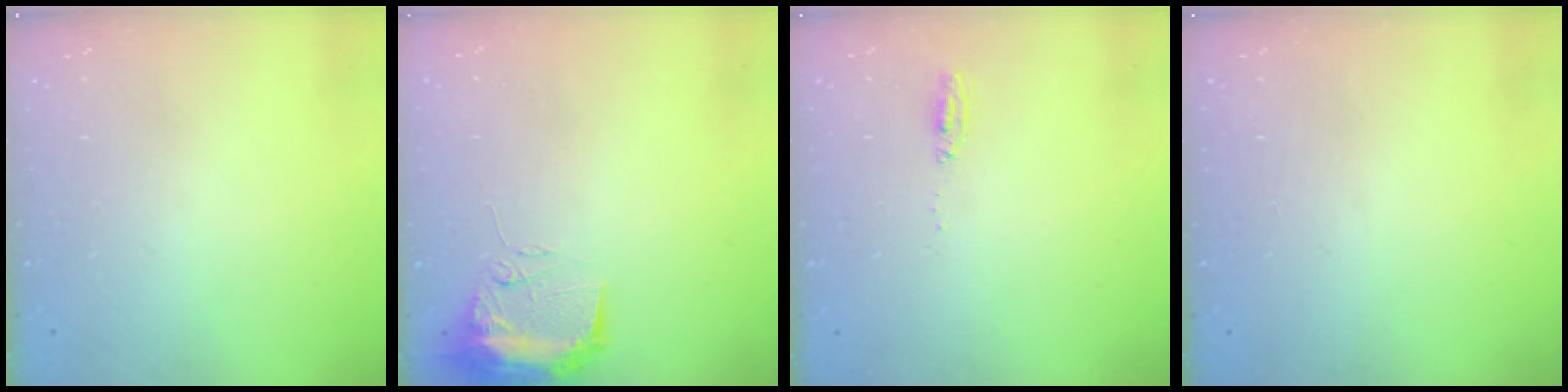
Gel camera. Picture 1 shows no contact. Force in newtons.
{"total": 10.2, "press": 10.1, "slide": 1.7}
{"total": 8.0, "press": 4.1, "slide": 6.9}
{"total": 0.0}